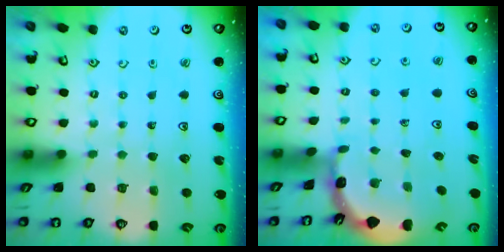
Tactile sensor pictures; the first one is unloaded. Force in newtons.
{"total": 1.7, "press": 1.6, "slide": 0.1}